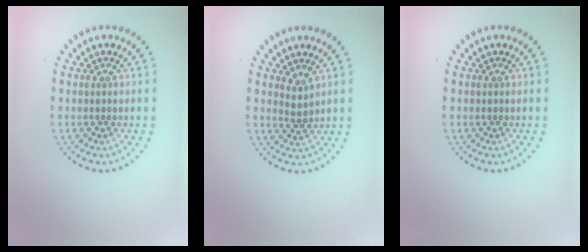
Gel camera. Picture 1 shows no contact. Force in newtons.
{"total": 1.3, "press": 1.0, "slide": 0.9}
{"total": 0.0}